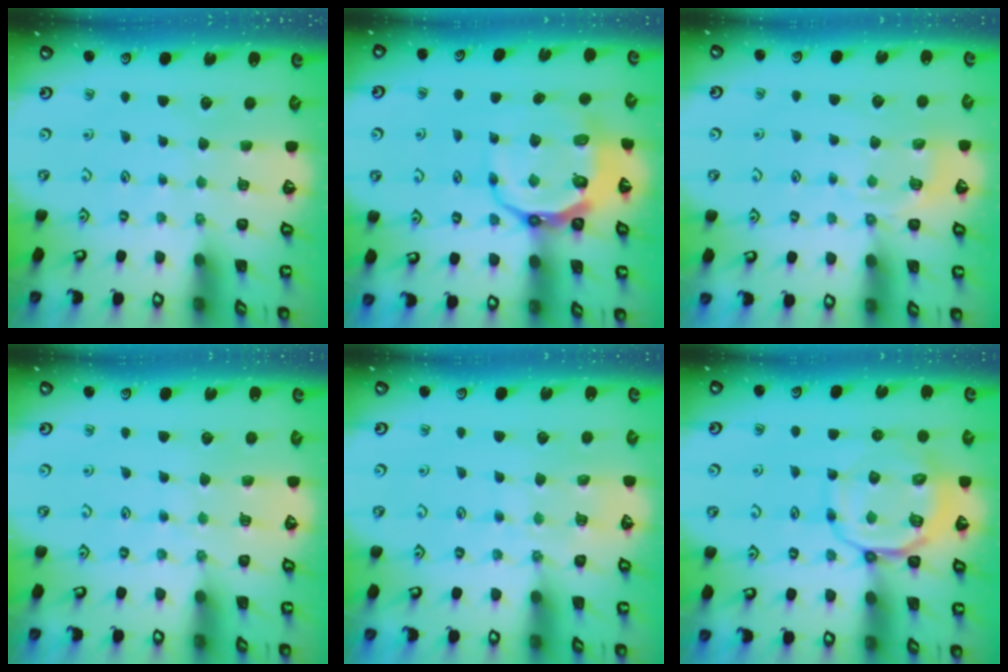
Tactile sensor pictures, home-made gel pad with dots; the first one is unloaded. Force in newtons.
{"total": 10.8, "press": 10.0, "slide": 4.1}
{"total": 5.0, "press": 4.7, "slide": 1.8}
{"total": 5.4, "press": 5.3, "slide": 0.6}
{"total": 7.3, "press": 7.3, "slide": 0.8}
{"total": 11.9, "press": 11.7, "slide": 2.4}